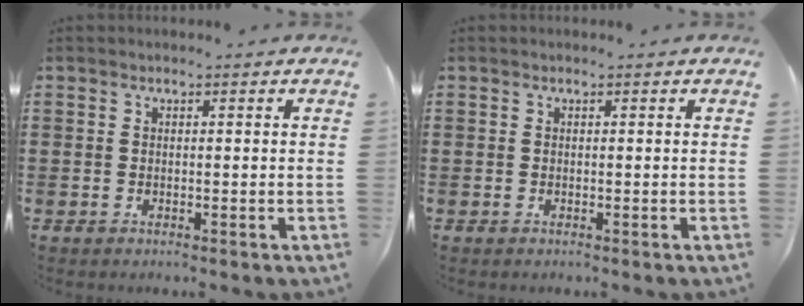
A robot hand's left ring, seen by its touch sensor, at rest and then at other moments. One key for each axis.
{"total": 0.0}